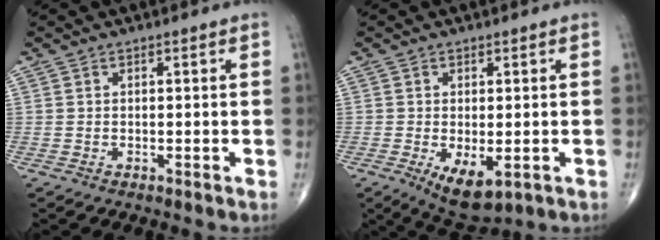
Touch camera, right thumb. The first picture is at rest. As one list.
[{"total": 7.1, "force": [-2.1, 3.4, 5.9], "torque": [-0.093, -0.016, -0.022]}]